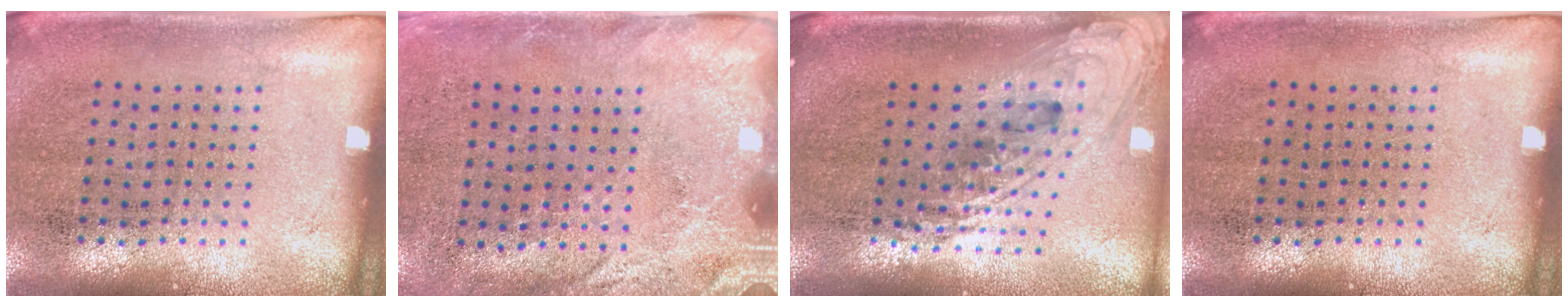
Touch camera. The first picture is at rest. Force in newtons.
{"total": 2.6, "press": 2.1, "slide": 1.5}
{"total": 2.4, "press": 1.7, "slide": 1.6}
{"total": 0.0}